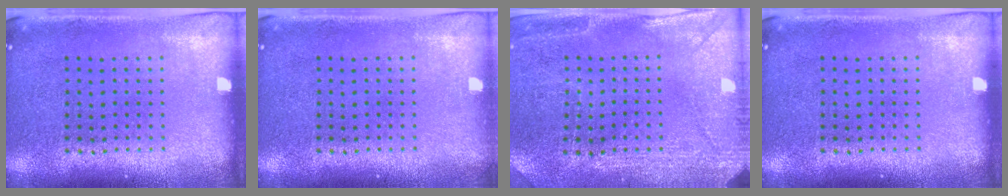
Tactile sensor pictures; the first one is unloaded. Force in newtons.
{"total": 0.5, "press": 0.5, "slide": 0.1}
{"total": 2.9, "press": 2.8, "slide": 0.6}
{"total": 0.0}